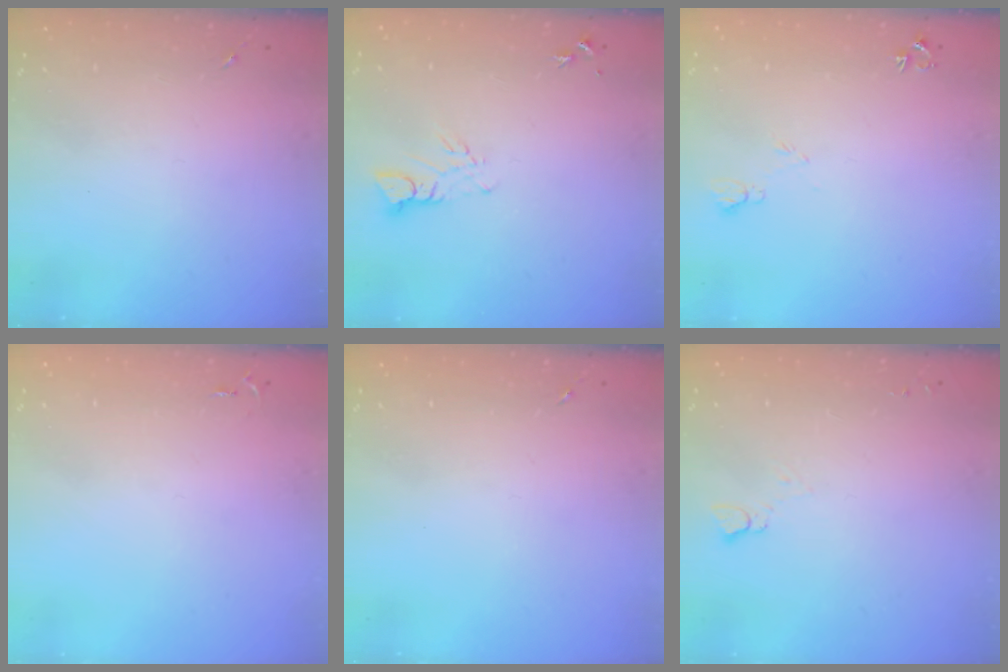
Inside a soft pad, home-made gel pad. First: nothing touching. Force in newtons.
{"total": 4.0, "press": 4.0, "slide": 0.4}
{"total": 6.2, "press": 6.1, "slide": 1.2}
{"total": 2.6, "press": 2.6, "slide": 0.4}
{"total": 0.0}
{"total": 2.8, "press": 2.7, "slide": 0.3}